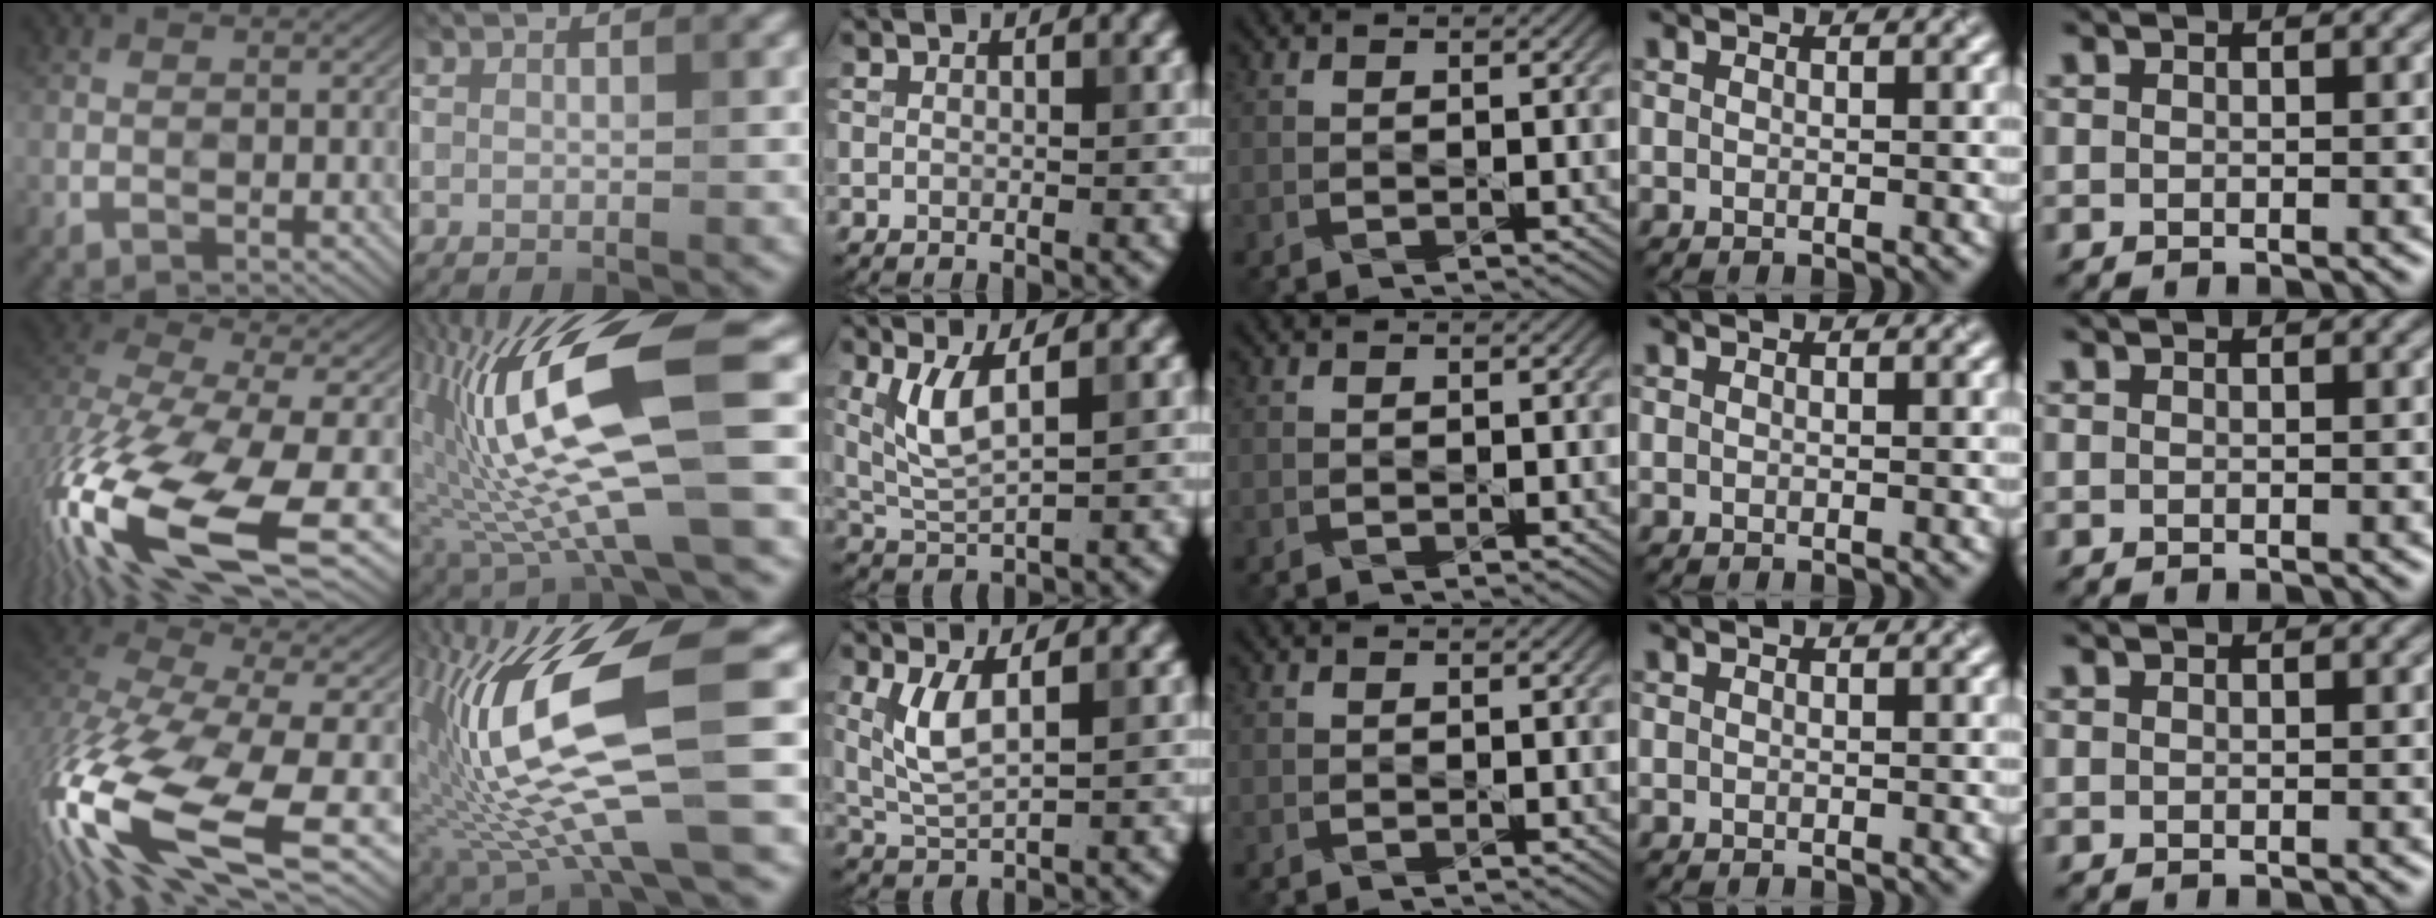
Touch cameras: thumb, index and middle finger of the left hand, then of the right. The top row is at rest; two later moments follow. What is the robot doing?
{"motion": "pour", "object": "cup"}